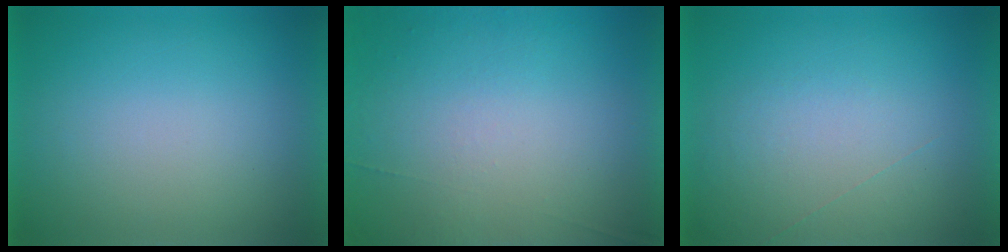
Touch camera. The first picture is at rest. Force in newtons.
{"total": 6.8}
{"total": 1.0}